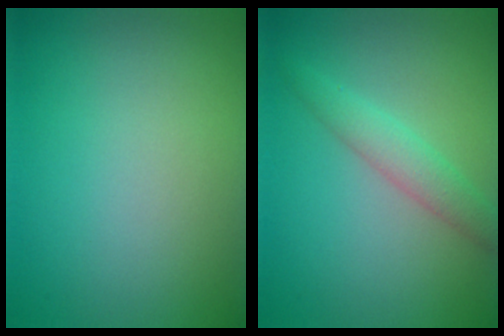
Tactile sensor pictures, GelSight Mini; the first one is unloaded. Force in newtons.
{"total": 2.9, "press": 2.9, "slide": 0.1}